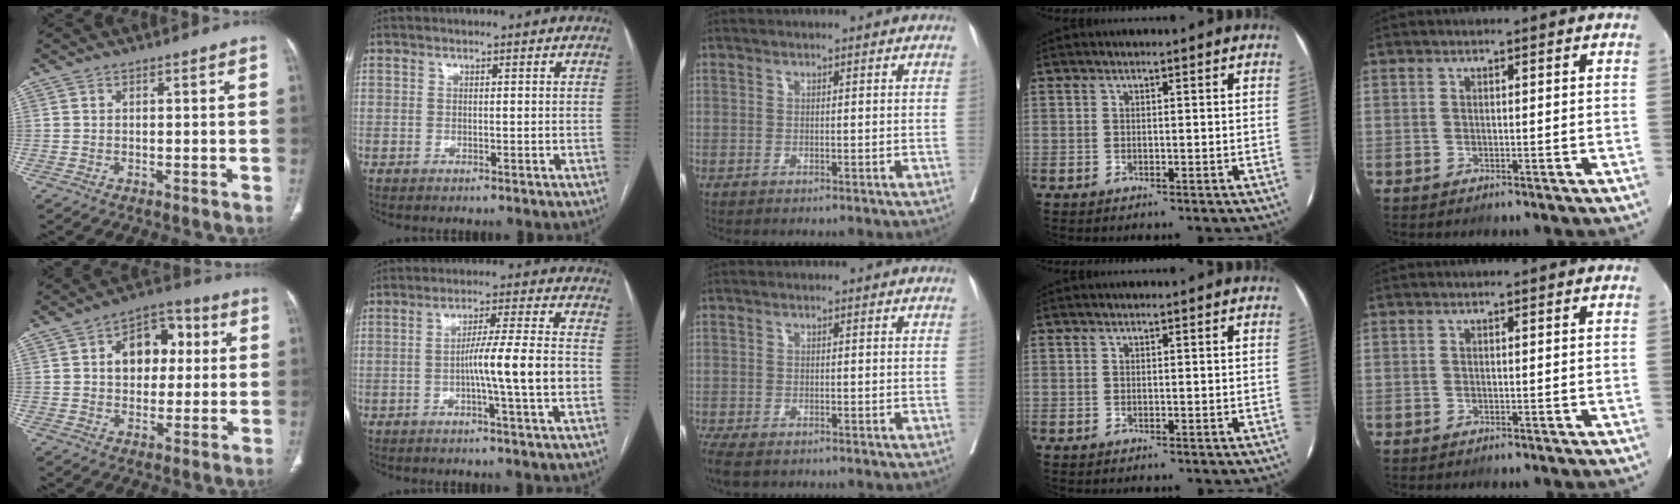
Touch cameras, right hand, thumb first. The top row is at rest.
{"thumb": {"total": 11.6, "force": [2.1, 8.2, 7.9], "torque": [-0.079, 0.020, 0.027]}, "index": {"total": 9.1, "force": [-1.9, -0.8, 8.8], "torque": [-0.144, 0.005, -0.031]}, "middle": {"total": 5.3, "force": [-3.9, 2.2, 2.9], "torque": [-0.058, -0.015, -0.065]}}